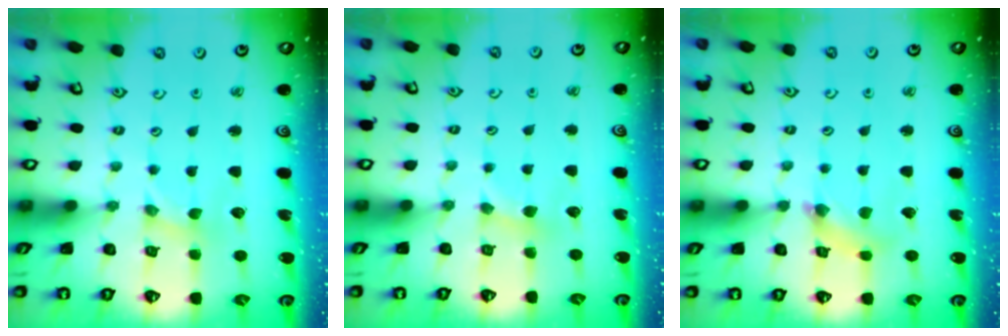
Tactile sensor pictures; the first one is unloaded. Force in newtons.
{"total": 2.6, "press": 2.6, "slide": 0.3}
{"total": 2.5, "press": 2.5, "slide": 0.2}